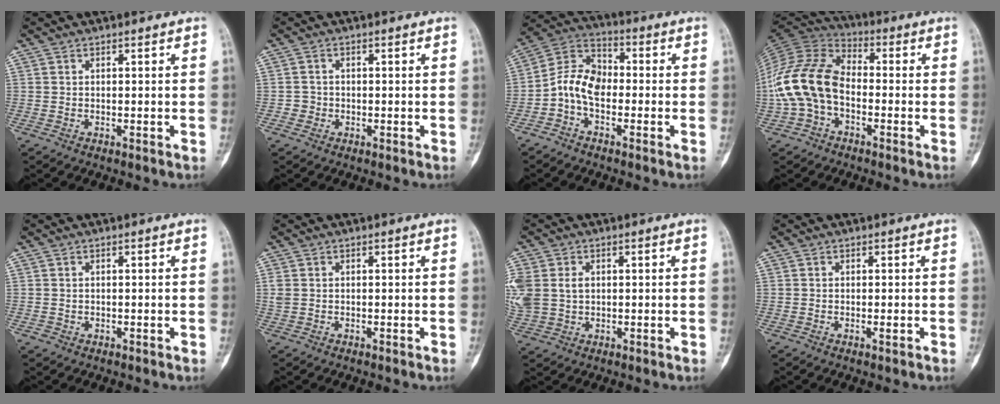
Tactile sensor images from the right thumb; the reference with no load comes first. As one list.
[{"total": 1.7, "force": [-0.5, 1.6, 0.1], "torque": [0.007, 0.008, -0.014]}, {"total": 8.9, "force": [-2.2, 5.8, 6.3], "torque": [-0.111, 0.036, -0.056]}, {"total": 15.6, "force": [-2.8, 10.4, 11.3], "torque": [-0.228, 0.040, -0.060]}, {"total": 0.6, "force": [-0.2, 0.6, 0.0], "torque": [0.005, 0.003, -0.004]}, {"total": 1.2, "force": [-0.1, 0.9, 0.7], "torque": [-0.026, 0.003, -0.004]}, {"total": 12.0, "force": [1.3, 9.7, 7.1], "torque": [-0.203, 0.018, 0.038]}, {"total": 0.7, "force": [-0.2, 0.2, 0.7], "torque": [-0.012, -0.001, -0.002]}]